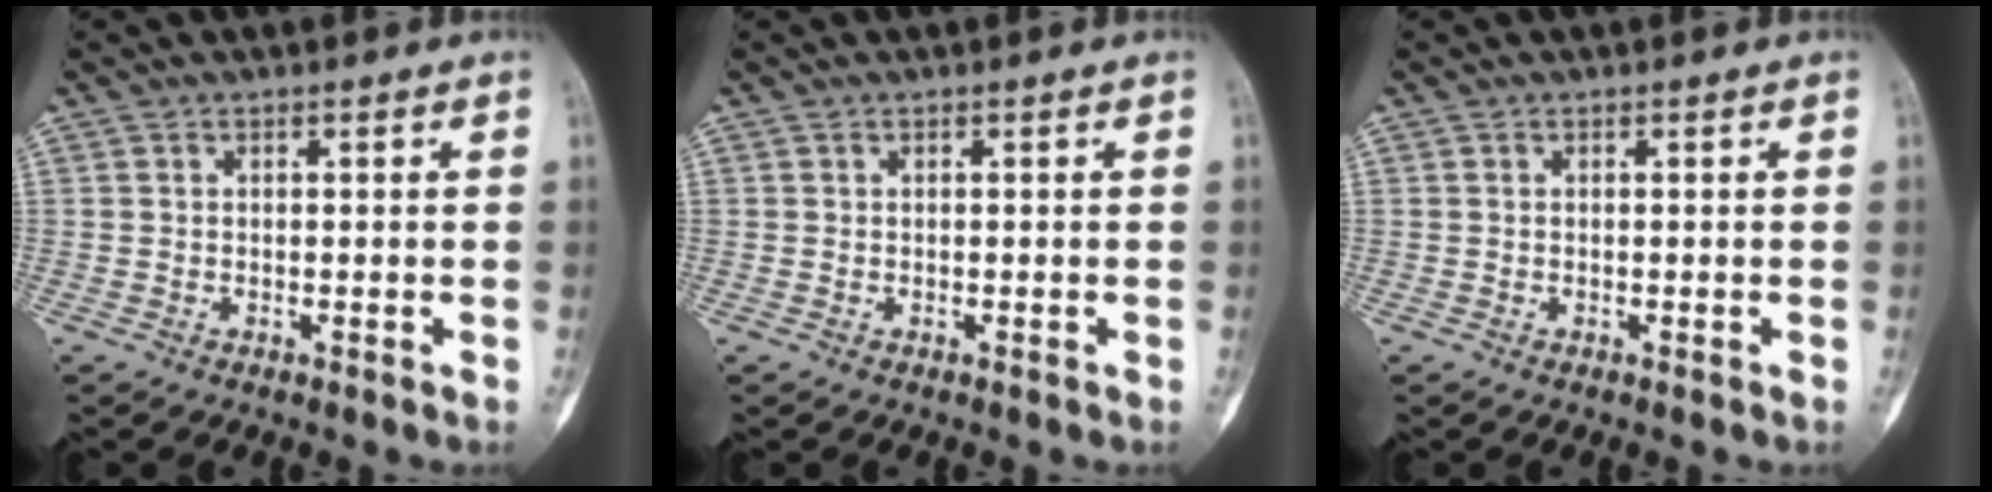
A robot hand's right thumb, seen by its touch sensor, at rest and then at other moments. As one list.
[{"total": 0.0}, {"total": 0.0}]